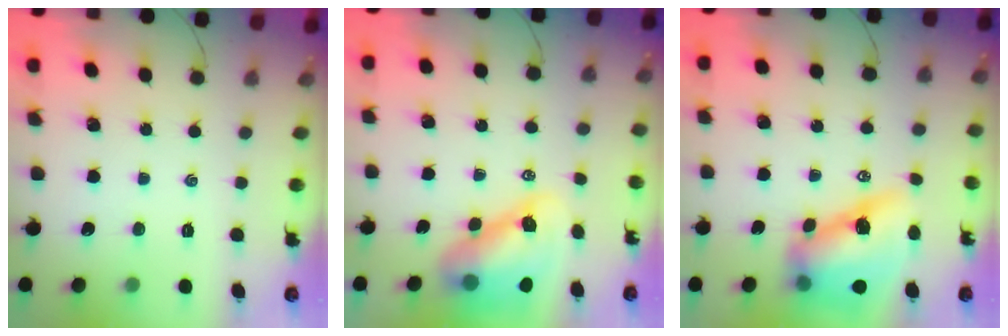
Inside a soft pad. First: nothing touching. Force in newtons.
{"total": 9.3, "press": 8.9, "slide": 3.0}
{"total": 12.8, "press": 12.4, "slide": 3.5}